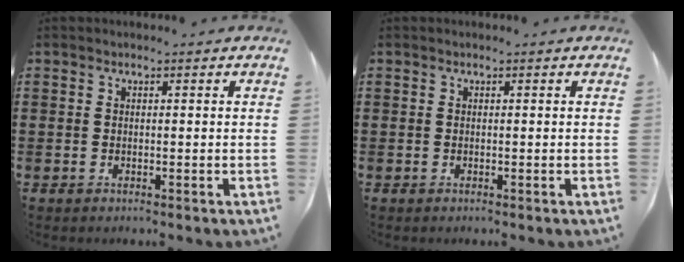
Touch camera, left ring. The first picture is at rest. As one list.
[{"total": 0.0}]